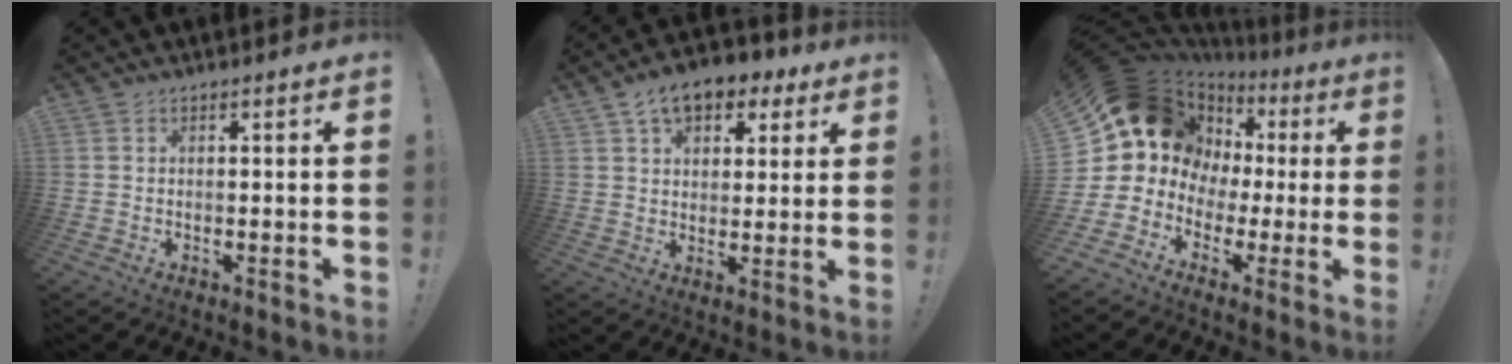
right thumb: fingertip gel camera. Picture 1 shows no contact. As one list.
[{"total": 10.7, "force": [6.0, 6.7, 5.8], "torque": [-0.092, -0.025, 0.115]}, {"total": 14.4, "force": [4.6, 12.1, 6.4], "torque": [-0.113, -0.028, 0.109]}]